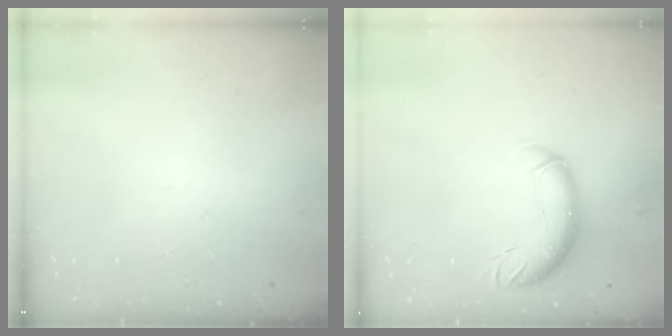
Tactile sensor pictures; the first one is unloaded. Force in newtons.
{"total": 9.2, "press": 9.0, "slide": 1.9}